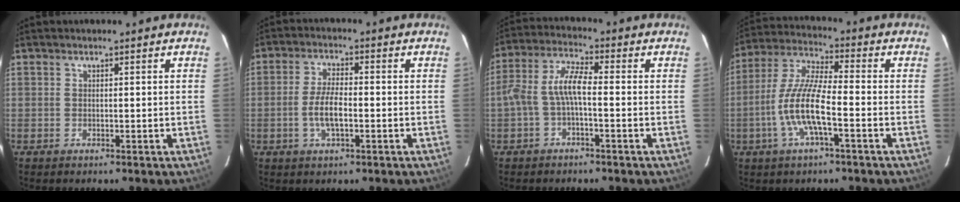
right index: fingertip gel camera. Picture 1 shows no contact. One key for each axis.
{"total": 6.0, "fx": -1.6, "fy": 1.9, "fz": 5.4, "tx": -0.110, "ty": 0.001, "tz": -0.031}
{"total": 6.3, "fx": -1.6, "fy": 1.6, "fz": 5.9, "tx": -0.132, "ty": 0.016, "tz": -0.030}
{"total": 11.6, "fx": -3.7, "fy": 2.2, "fz": 10.7, "tx": -0.227, "ty": 0.000, "tz": -0.073}